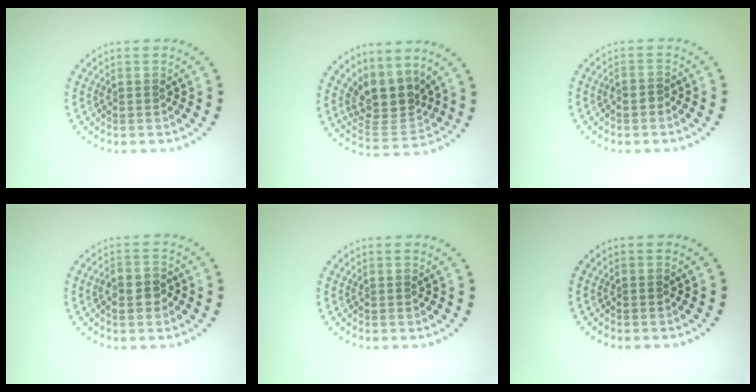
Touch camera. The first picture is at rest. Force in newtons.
{"total": 4.1, "press": 3.2, "slide": 2.5}
{"total": 0.8, "press": 0.5, "slide": 0.6}
{"total": 2.2, "press": 2.1, "slide": 0.7}
{"total": 0.0}
{"total": 0.0}